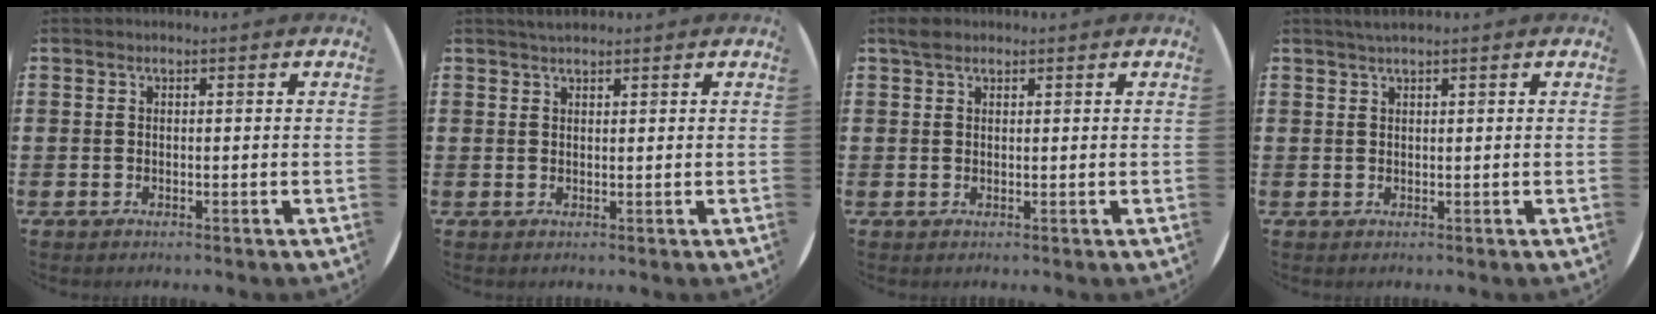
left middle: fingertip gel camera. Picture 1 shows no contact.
{"total": 1.4, "force": [1.3, 0.2, 0.5], "torque": [-0.010, 0.003, 0.024]}
{"total": 1.4, "force": [1.2, 0.7, 0.5], "torque": [-0.004, 0.002, 0.020]}
{"total": 1.2, "force": [1.0, -0.1, 0.7], "torque": [-0.013, 0.002, 0.018]}